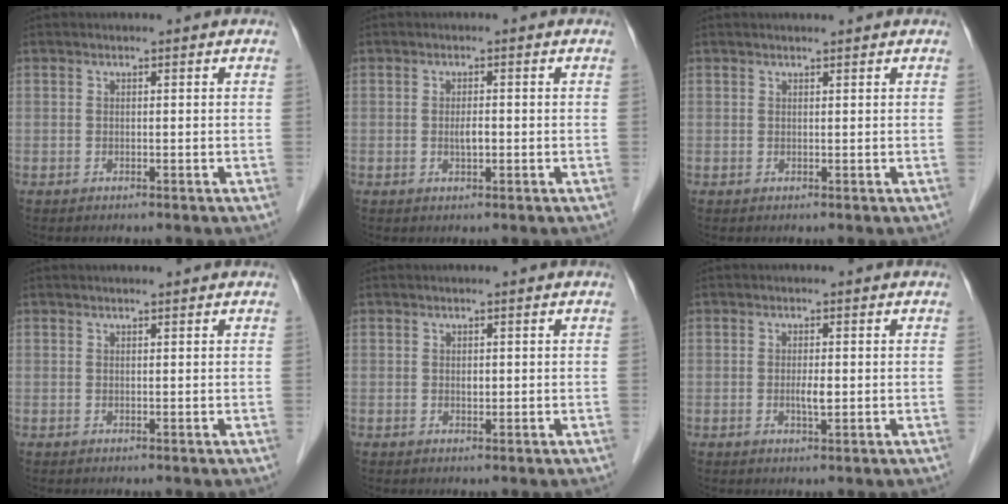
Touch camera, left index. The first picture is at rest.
{"total": 1.7, "force": [-0.2, 0.5, 1.6], "torque": [-0.031, 0.001, -0.003]}
{"total": 1.5, "force": [1.4, 0.1, 0.6], "torque": [-0.009, 0.013, 0.024]}
{"total": 1.4, "force": [1.2, 0.0, 0.6], "torque": [-0.009, 0.013, 0.022]}
{"total": 0.7, "force": [0.2, 0.4, 0.6], "torque": [-0.009, 0.000, 0.004]}
{"total": 1.8, "force": [-0.1, 0.4, 1.8], "torque": [-0.036, -0.001, -0.001]}